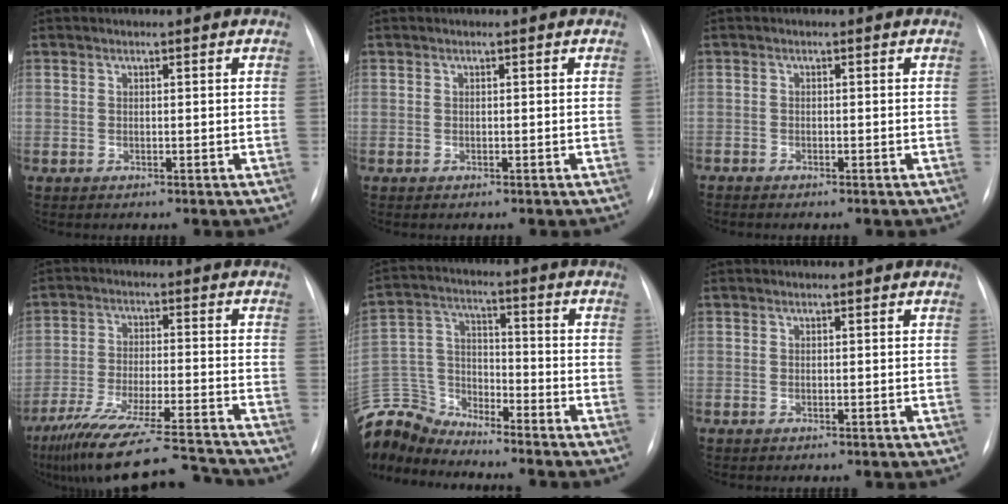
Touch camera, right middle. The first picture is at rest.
{"total": 0.0}
{"total": 0.6, "force": [-0.6, 0.0, 0.1], "torque": [0.001, 0.000, -0.011]}
{"total": 19.0, "force": [-17.0, 0.7, 8.3], "torque": [-0.143, -0.024, -0.268]}
{"total": 12.0, "force": [-11.8, 1.9, 0.3], "torque": [-0.015, 0.038, -0.235]}
{"total": 0.0}